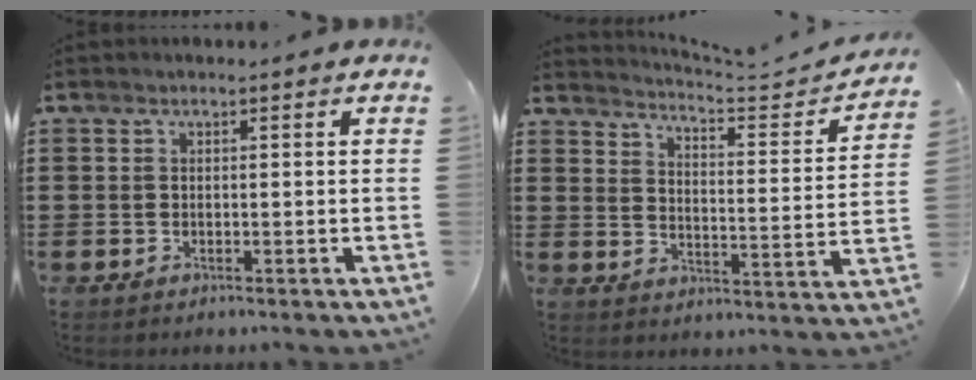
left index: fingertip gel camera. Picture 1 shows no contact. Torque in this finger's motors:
{"motor_torque": [-0.59, -1.01, 0.08, -0.02]}